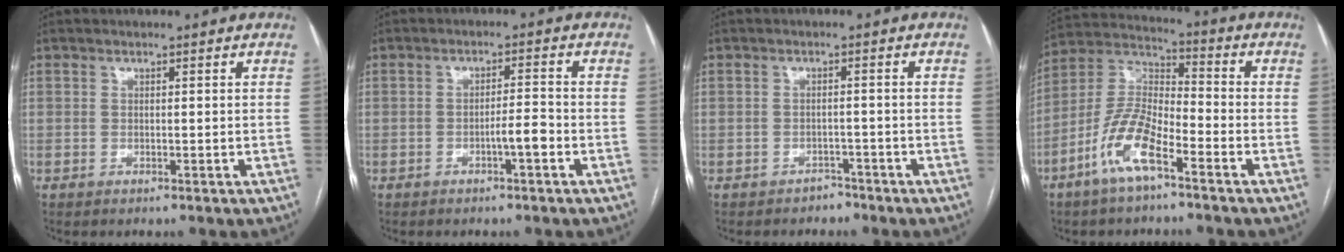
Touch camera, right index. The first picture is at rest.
{"total": 3.2, "force": [-1.5, 0.2, 2.8], "torque": [-0.043, 0.002, -0.025]}
{"total": 1.9, "force": [-1.5, 1.2, -0.2], "torque": [-0.002, 0.006, -0.024]}
{"total": 10.9, "force": [-5.9, 2.9, 8.6], "torque": [-0.187, 0.002, -0.119]}